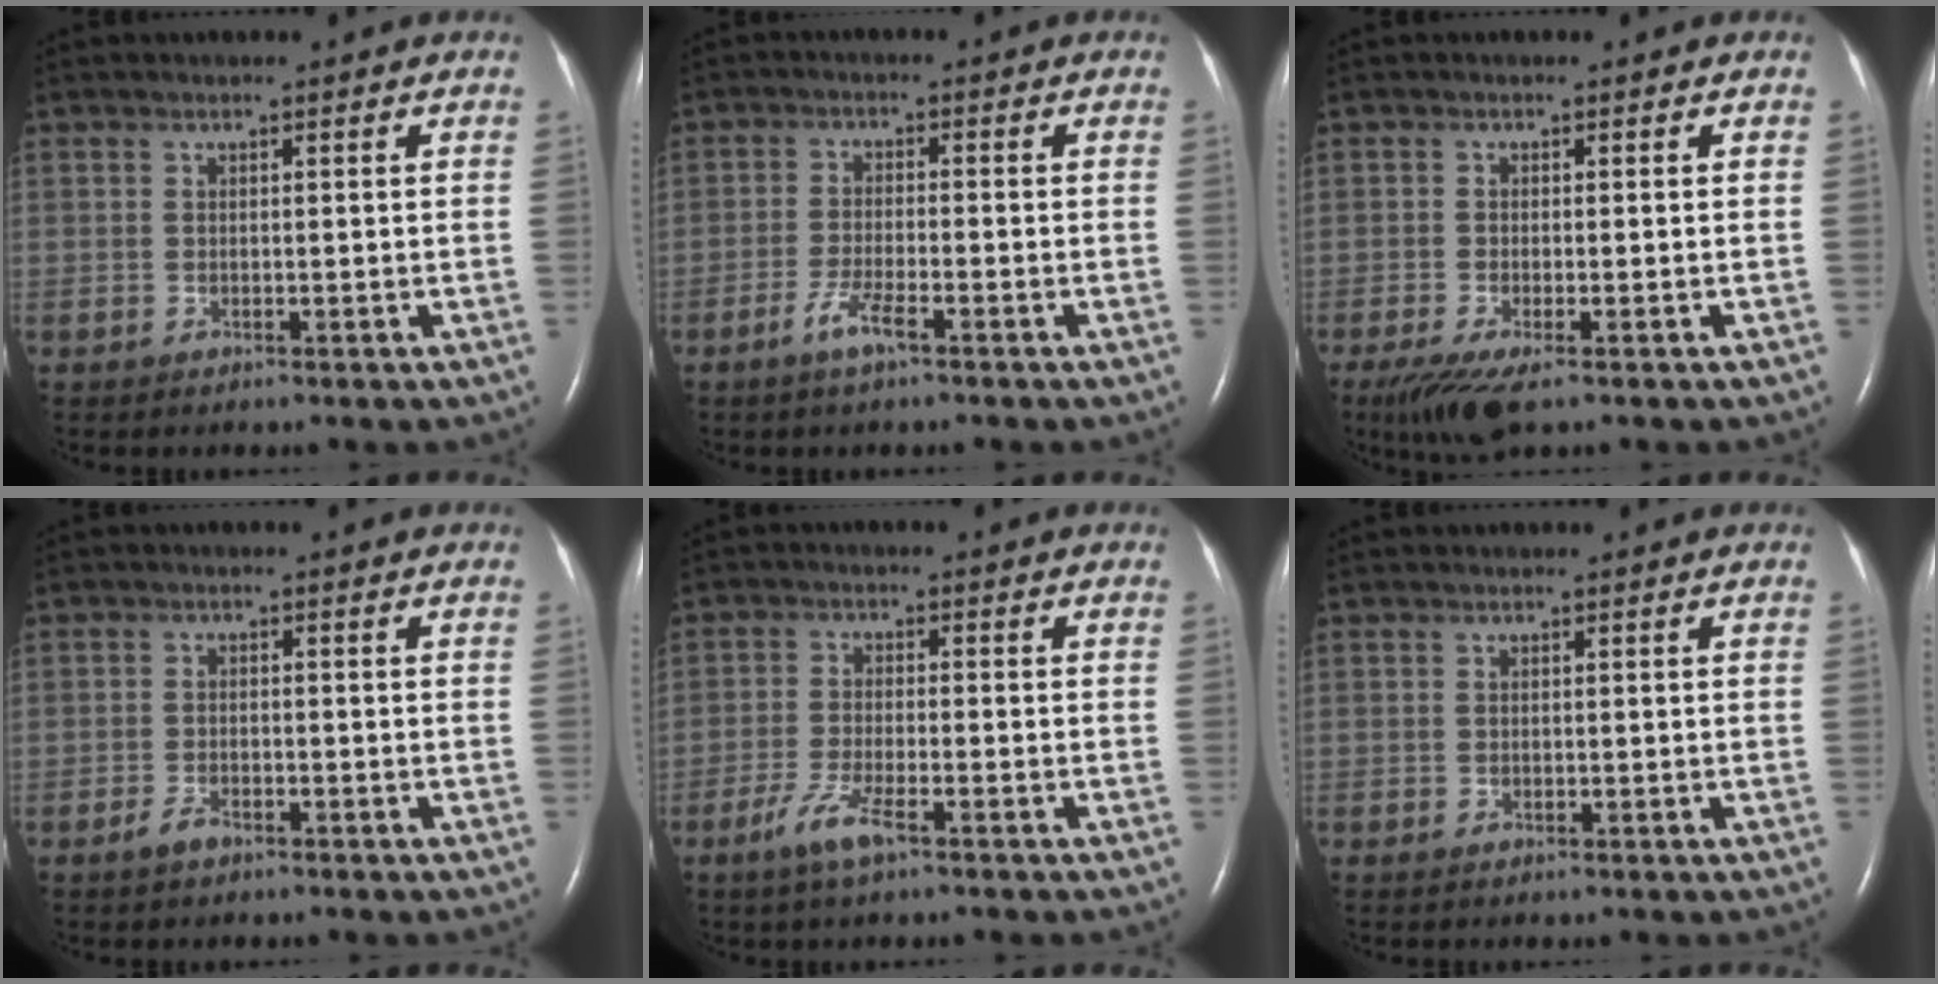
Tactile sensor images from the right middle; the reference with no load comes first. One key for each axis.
{"total": 3.8, "fx": -2.4, "fy": 0.4, "fz": 2.9, "tx": -0.066, "ty": -0.004, "tz": -0.049}
{"total": 5.8, "fx": -3.7, "fy": 1.3, "fz": 4.3, "tx": -0.083, "ty": -0.018, "tz": -0.063}
{"total": 2.0, "fx": -1.5, "fy": 0.8, "fz": 1.1, "tx": -0.027, "ty": -0.001, "tz": -0.027}
{"total": 4.7, "fx": -3.0, "fy": 0.7, "fz": 3.6, "tx": -0.085, "ty": -0.008, "tz": -0.059}
{"total": 0.0}